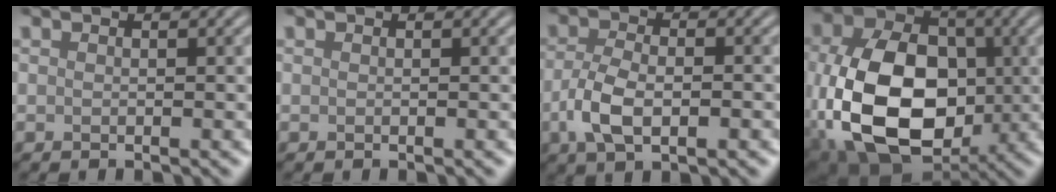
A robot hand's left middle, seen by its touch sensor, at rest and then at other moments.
{"total": 0.0}
{"total": 4.8, "force": [-1.5, 2.4, 3.8], "torque": [-0.077, -0.003, -0.030]}
{"total": 14.0, "force": [-2.4, 9.6, 9.9], "torque": [-0.210, -0.018, -0.048]}